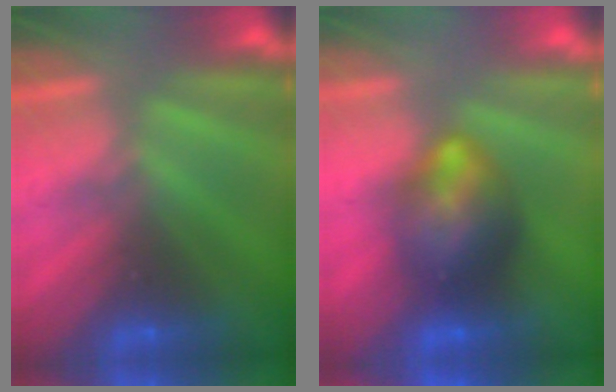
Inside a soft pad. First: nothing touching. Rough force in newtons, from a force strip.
{"total": 7.3}